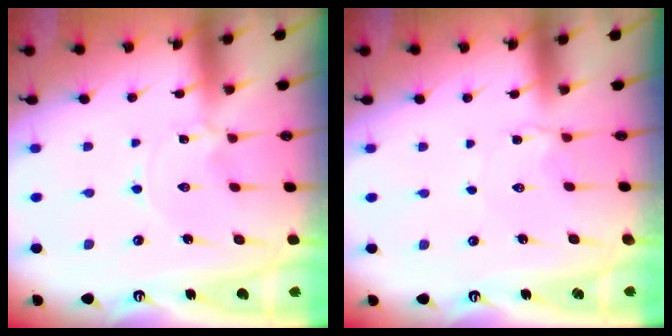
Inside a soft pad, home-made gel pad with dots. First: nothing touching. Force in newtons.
{"total": 2.5, "press": 2.5, "slide": 0.2}